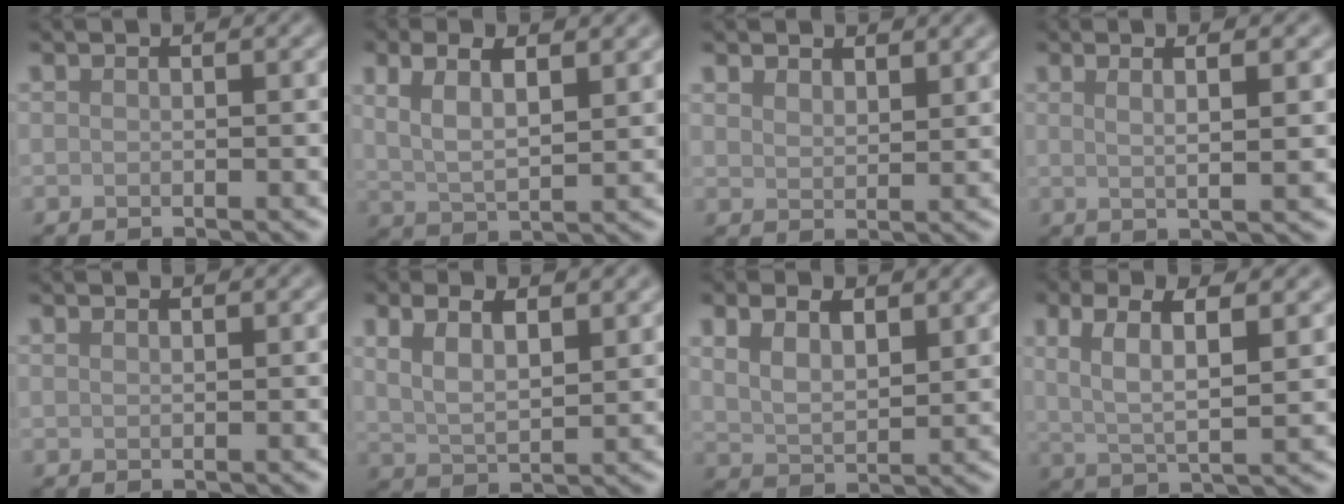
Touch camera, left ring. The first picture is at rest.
{"total": 4.7, "force": [2.1, 1.8, 3.8], "torque": [-0.080, -0.002, 0.039]}
{"total": 2.6, "force": [2.2, 1.1, 0.8], "torque": [-0.019, 0.002, 0.040]}
{"total": 4.1, "force": [1.4, 1.1, 3.7], "torque": [-0.044, 0.005, 0.002]}
{"total": 0.5, "force": [0.5, 0.1, 0.1], "torque": [-0.003, 0.000, 0.010]}
{"total": 4.4, "force": [2.1, 1.9, 3.4], "torque": [-0.073, -0.002, 0.041]}
{"total": 4.5, "force": [2.3, 2.4, 3.0], "torque": [-0.066, -0.004, 0.045]}
{"total": 5.8, "force": [2.1, 1.9, 5.0], "torque": [-0.095, 0.002, 0.038]}